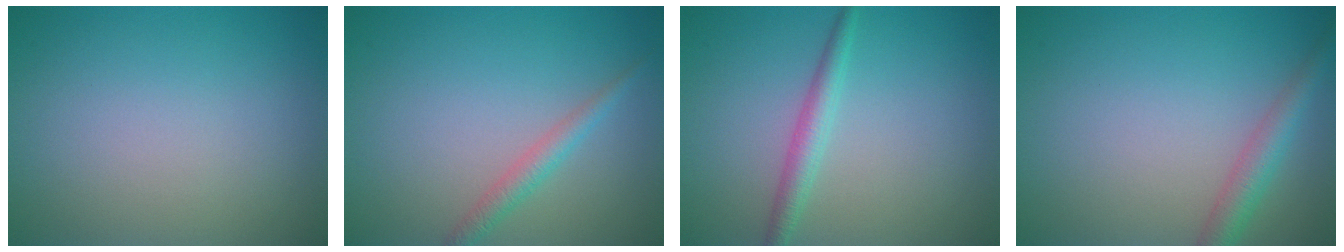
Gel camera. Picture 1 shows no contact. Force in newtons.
{"total": 1.8, "press": 1.8, "slide": 0.0}
{"total": 2.1, "press": 2.1, "slide": 0.1}
{"total": 2.8, "press": 2.8, "slide": 0.1}